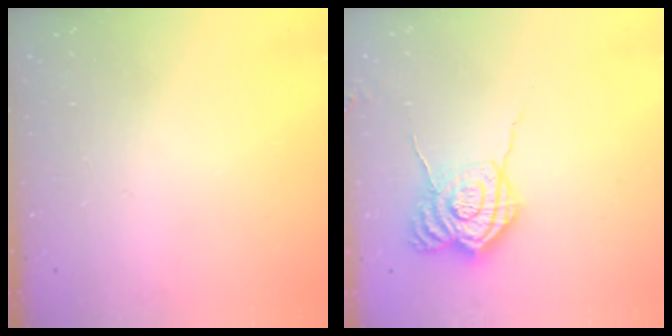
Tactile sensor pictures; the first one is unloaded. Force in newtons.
{"total": 10.8, "press": 10.8, "slide": 0.9}